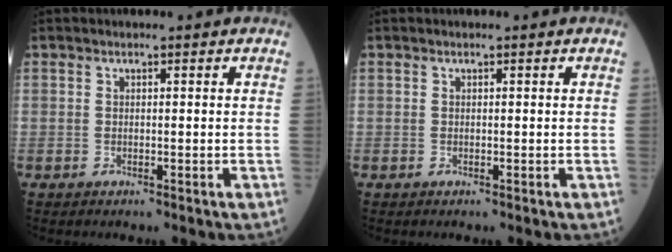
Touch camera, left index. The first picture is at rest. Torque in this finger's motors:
{"motor_torque": [-0.20, 0.20, 0.00, -0.01]}